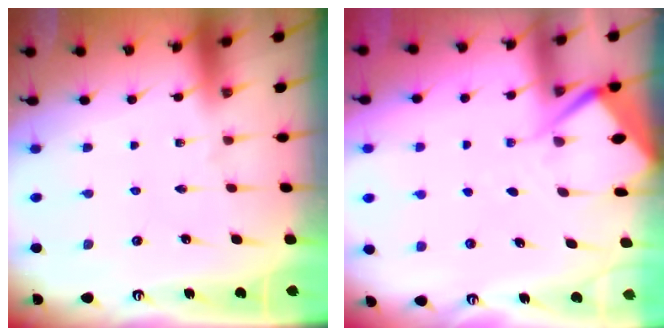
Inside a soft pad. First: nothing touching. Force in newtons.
{"total": 6.1, "press": 6.0, "slide": 0.5}